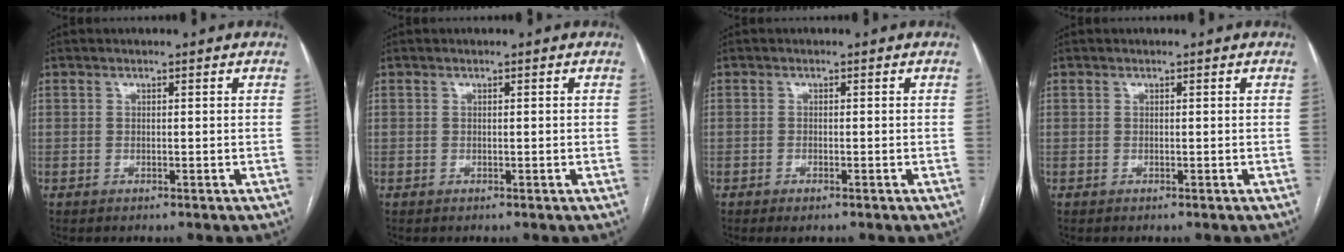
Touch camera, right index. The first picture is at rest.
{"total": 0.0}
{"total": 1.3, "force": [-0.8, 0.2, 1.0], "torque": [-0.016, -0.002, -0.010]}
{"total": 0.0}